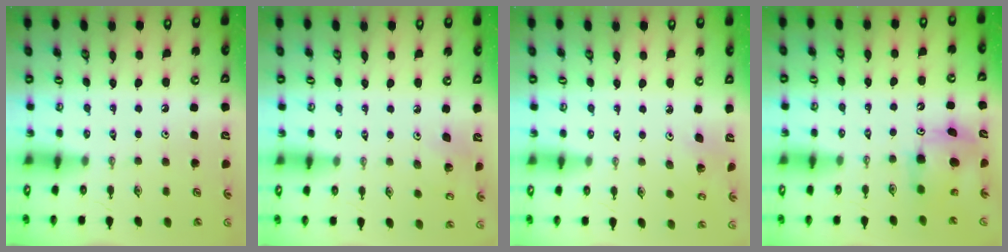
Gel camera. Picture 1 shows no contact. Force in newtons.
{"total": 3.8, "press": 3.6, "slide": 1.3}
{"total": 2.2, "press": 2.2, "slide": 0.2}
{"total": 7.4, "press": 7.4, "slide": 0.4}